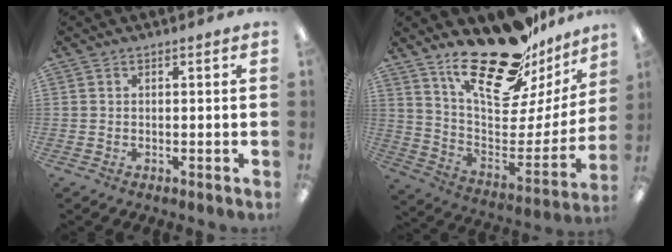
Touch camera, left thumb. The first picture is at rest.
{"total": 26.0, "force": [19.9, 9.6, 13.8], "torque": [-0.192, -0.140, 0.339]}